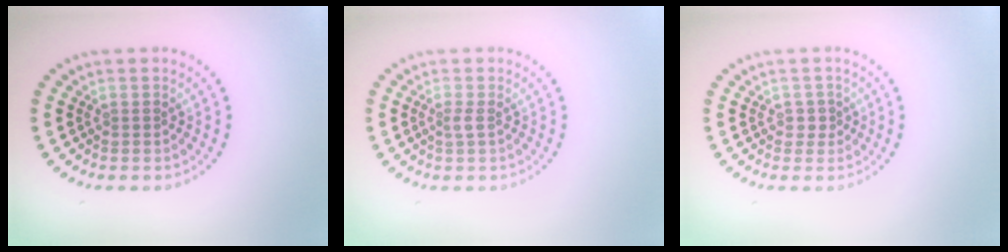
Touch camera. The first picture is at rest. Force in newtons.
{"total": 0.9, "press": 0.7, "slide": 0.6}
{"total": 1.1, "press": 0.9, "slide": 0.6}